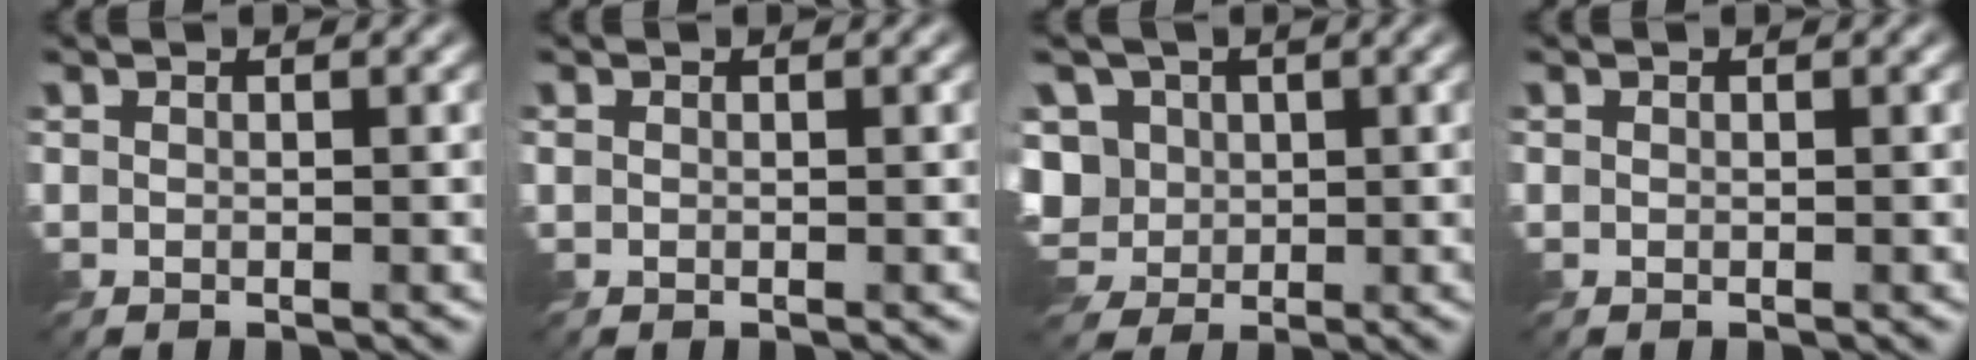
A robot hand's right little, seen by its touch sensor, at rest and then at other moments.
{"total": 0.0}
{"total": 8.7, "force": [0.3, 7.5, 4.4], "torque": [-0.116, 0.022, -0.024]}
{"total": 0.0}